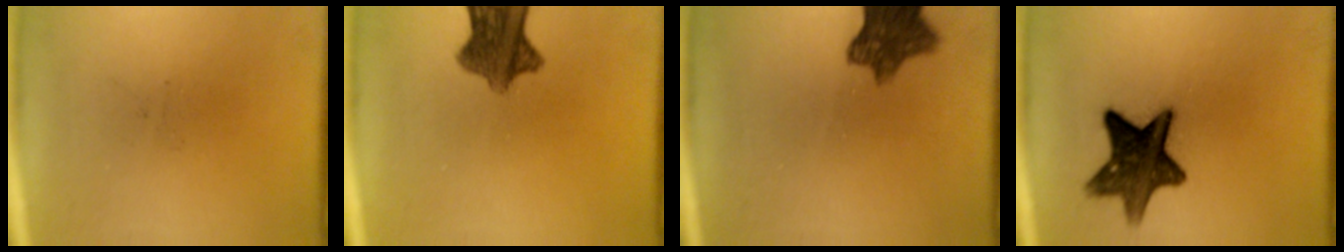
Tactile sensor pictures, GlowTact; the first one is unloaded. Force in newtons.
{"total": 8.4}
{"total": 8.6}
{"total": 12.0}